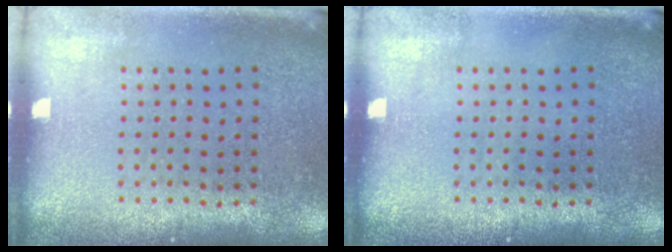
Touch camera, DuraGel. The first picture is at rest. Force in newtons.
{"total": 0.0}